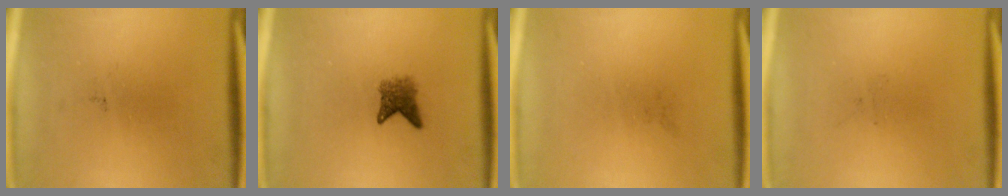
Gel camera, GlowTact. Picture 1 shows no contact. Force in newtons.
{"total": 2.8}
{"total": 0.0}
{"total": 0.0}